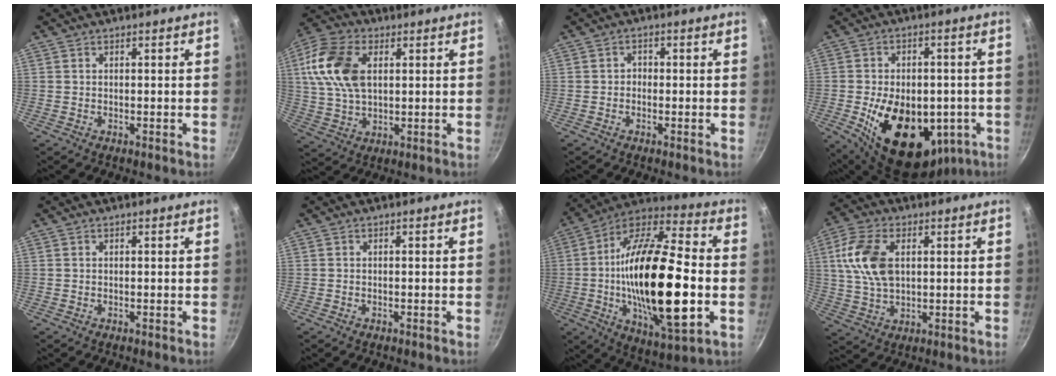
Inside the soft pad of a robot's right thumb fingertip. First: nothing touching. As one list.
[{"total": 13.9, "force": [3.2, 8.8, 10.3], "torque": [-0.189, 0.006, 0.054]}, {"total": 1.3, "force": [-0.5, 1.1, 0.5], "torque": [-0.002, 0.006, -0.011]}, {"total": 22.0, "force": [-5.4, 14.2, 15.9], "torque": [-0.223, 0.005, -0.059]}, {"total": 0.0}, {"total": 0.0}, {"total": 30.3, "force": [-3.1, 11.4, 27.9], "torque": [-0.500, 0.014, -0.057]}, {"total": 11.5, "force": [2.5, 6.9, 8.9], "torque": [-0.165, 0.002, 0.046]}]